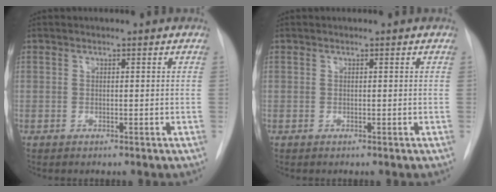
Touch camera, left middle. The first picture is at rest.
{"total": 0.0}